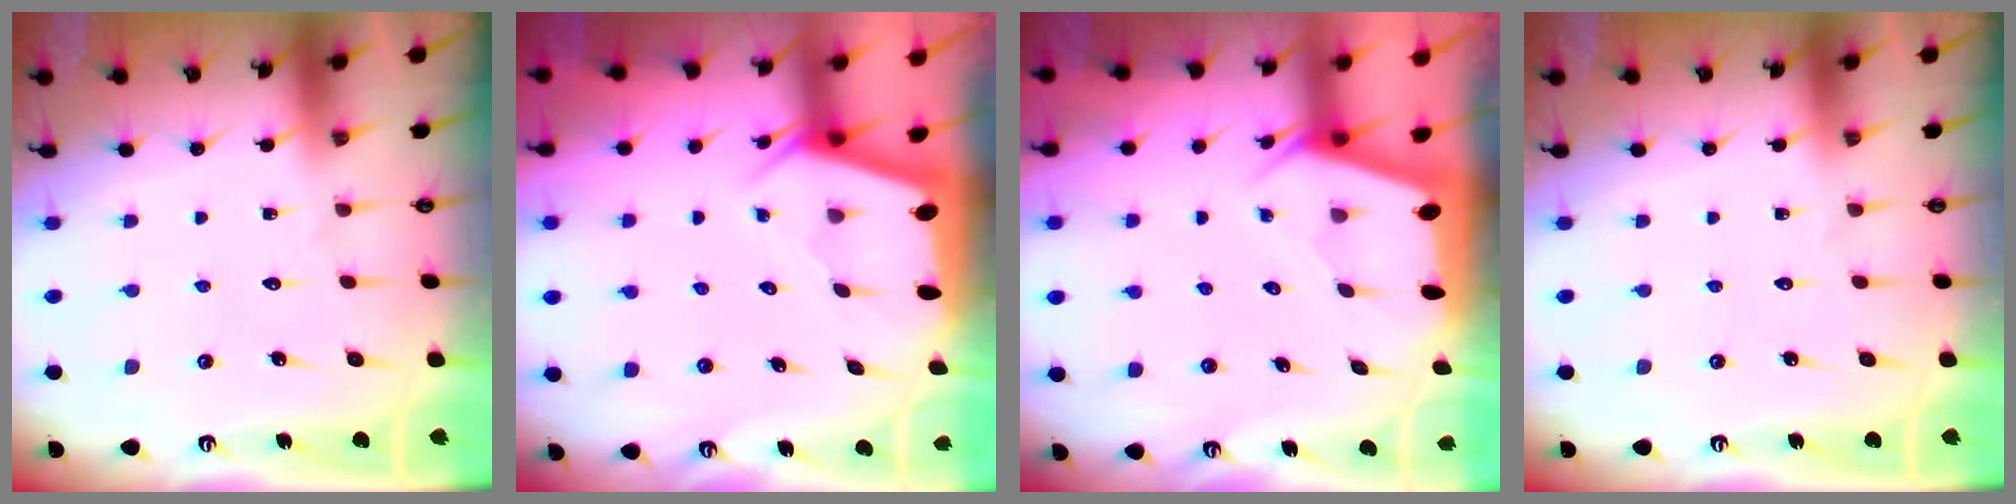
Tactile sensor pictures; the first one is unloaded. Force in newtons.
{"total": 2.0, "press": 2.0, "slide": 0.5}
{"total": 2.9, "press": 2.9, "slide": 0.2}
{"total": 0.0}